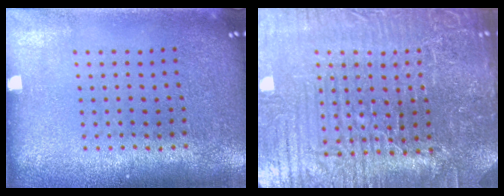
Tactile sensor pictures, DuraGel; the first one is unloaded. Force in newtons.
{"total": 6.5, "press": 5.9, "slide": 2.8}